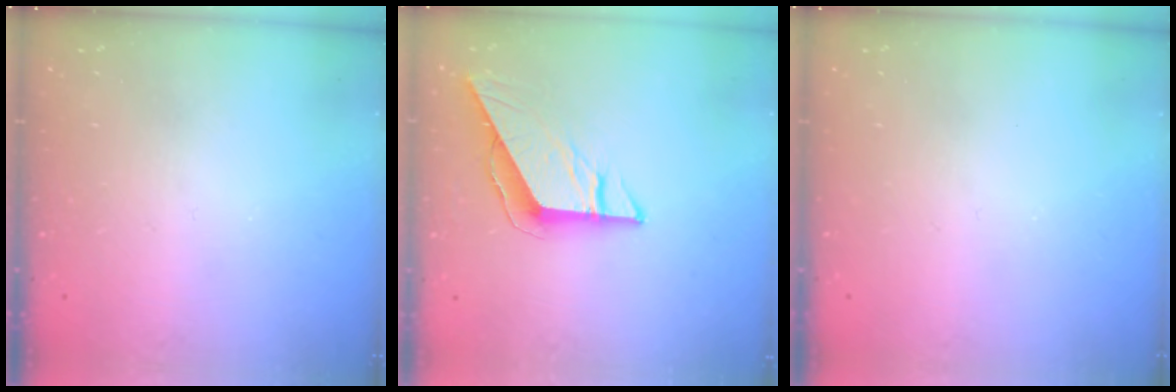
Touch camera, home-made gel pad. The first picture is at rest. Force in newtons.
{"total": 8.3, "press": 8.3, "slide": 0.7}
{"total": 0.0}